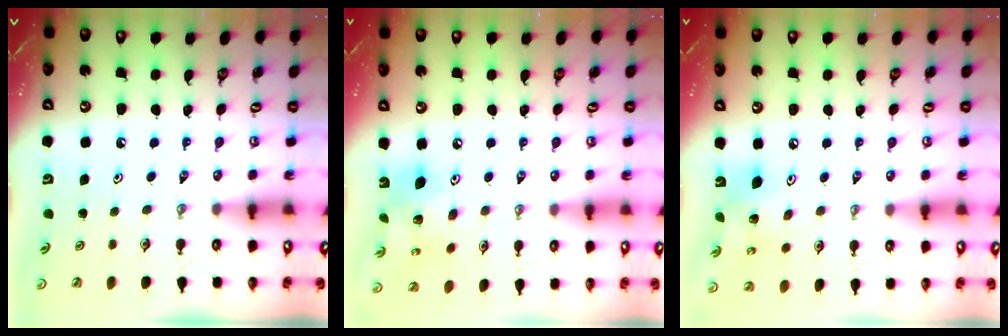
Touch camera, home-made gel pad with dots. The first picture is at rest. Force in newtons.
{"total": 13.0, "press": 13.0, "slide": 1.2}
{"total": 13.9, "press": 13.8, "slide": 2.2}